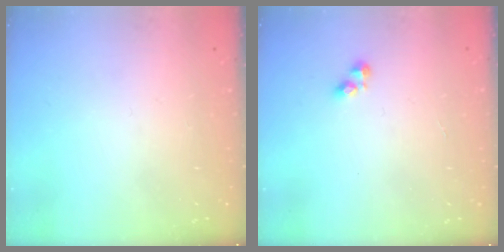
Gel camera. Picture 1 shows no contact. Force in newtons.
{"total": 1.8, "press": 1.7, "slide": 0.3}